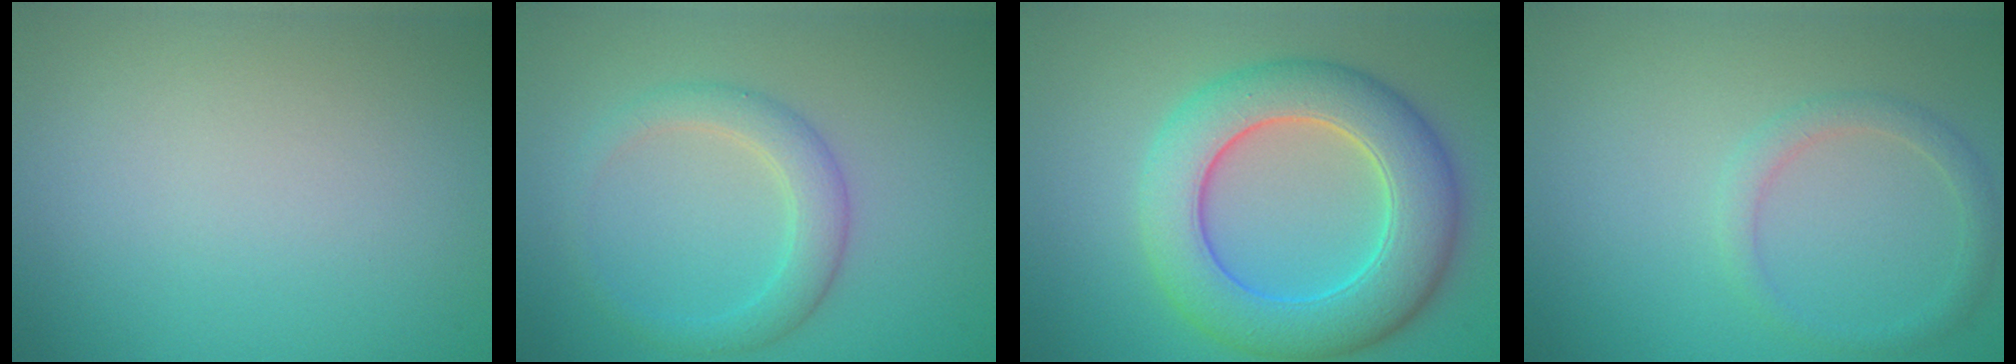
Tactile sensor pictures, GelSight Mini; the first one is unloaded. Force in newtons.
{"total": 2.9, "press": 2.9, "slide": 0.1}
{"total": 8.5, "press": 8.4, "slide": 0.4}
{"total": 1.7, "press": 1.7, "slide": 0.1}